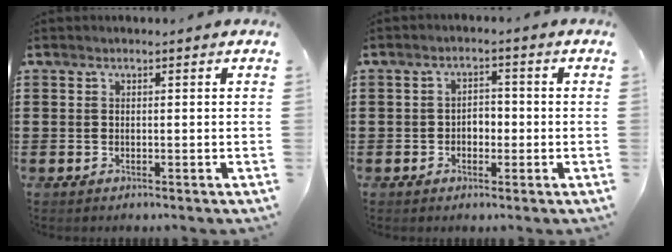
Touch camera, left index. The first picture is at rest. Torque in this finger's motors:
{"motor_torque": [0.05, 0.02, 0.05, 0.03]}